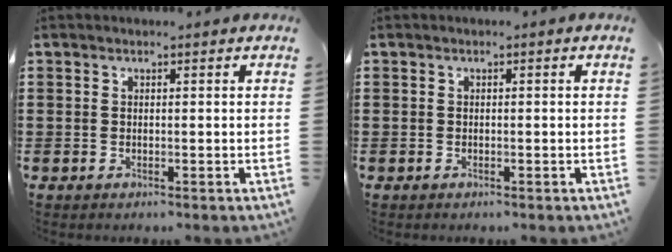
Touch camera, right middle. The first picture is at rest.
{"total": 0.0}